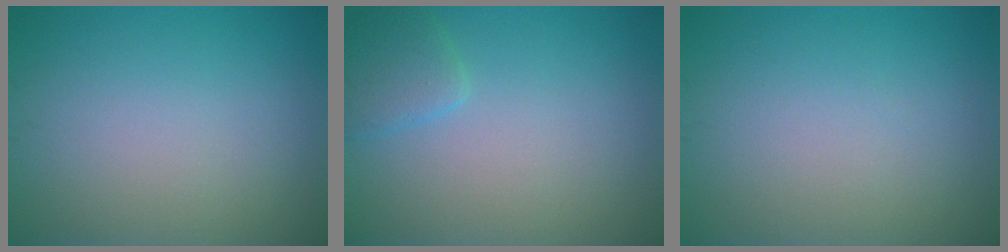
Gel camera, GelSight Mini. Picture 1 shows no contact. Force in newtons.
{"total": 2.0, "press": 2.0, "slide": 0.1}
{"total": 0.0}